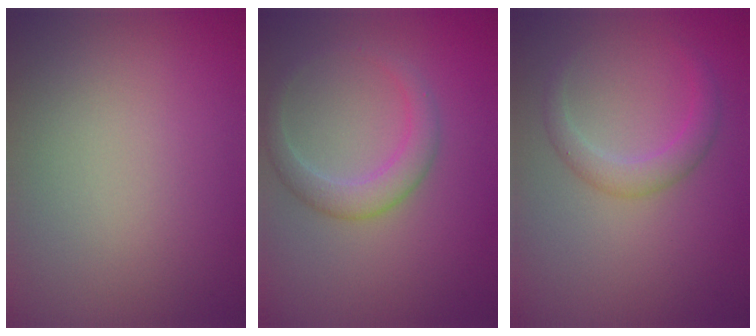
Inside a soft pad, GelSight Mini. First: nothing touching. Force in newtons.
{"total": 2.8, "press": 2.8, "slide": 0.0}
{"total": 2.2, "press": 2.2, "slide": 0.1}